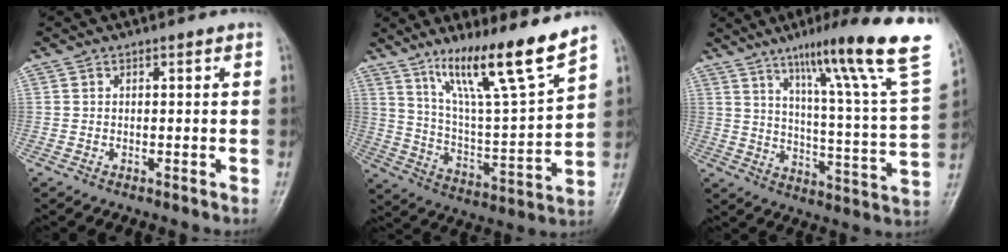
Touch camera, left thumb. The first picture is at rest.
{"total": 16.7, "force": [11.8, 1.0, 11.8], "torque": [-0.185, -0.071, 0.210]}
{"total": 24.6, "force": [15.3, 1.6, 19.3], "torque": [-0.267, -0.059, 0.221]}